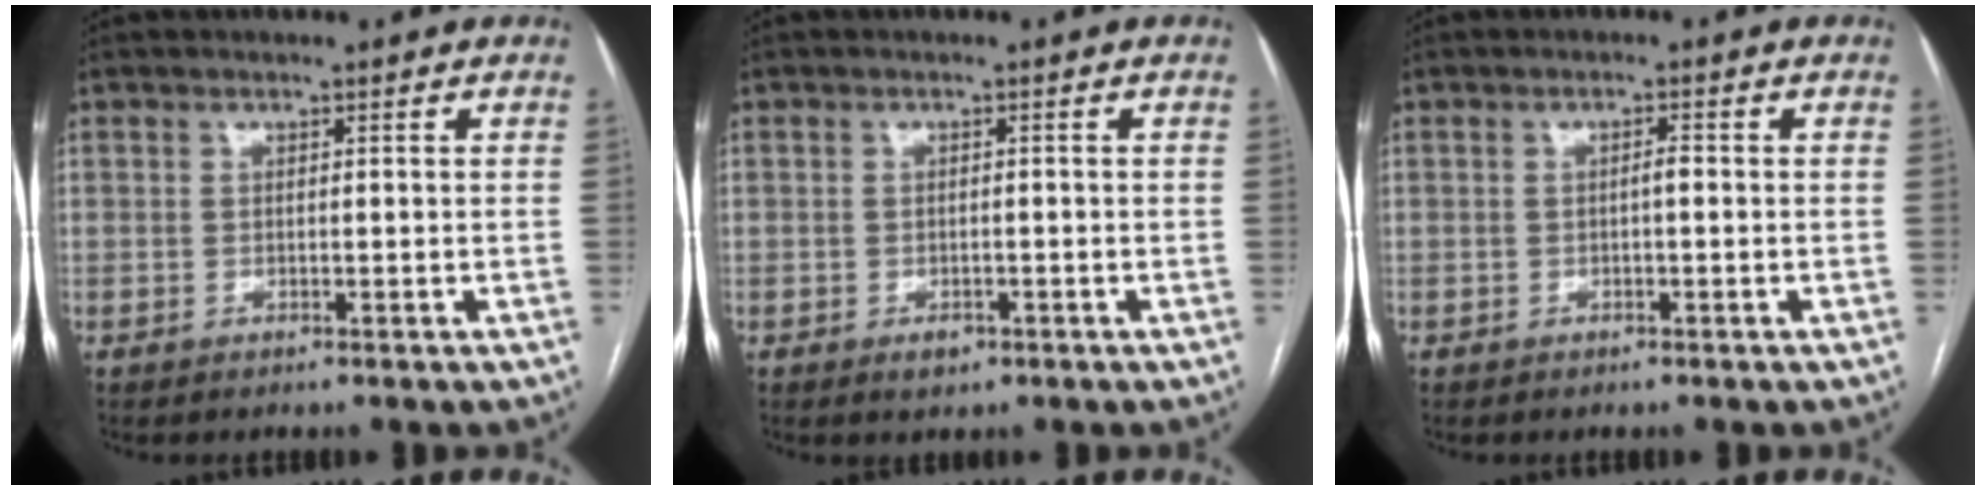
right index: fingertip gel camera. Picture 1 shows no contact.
{"total": 1.8, "force": [-0.9, 1.3, 0.8], "torque": [-0.008, 0.003, -0.008]}
{"total": 1.1, "force": [-0.1, 0.2, 1.1], "torque": [-0.015, 0.004, -0.002]}